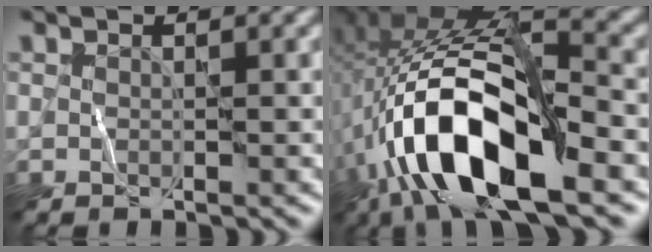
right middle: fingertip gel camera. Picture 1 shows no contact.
{"total": 12.5, "force": [-4.6, 4.9, 10.6], "torque": [-0.211, 0.010, -0.086]}